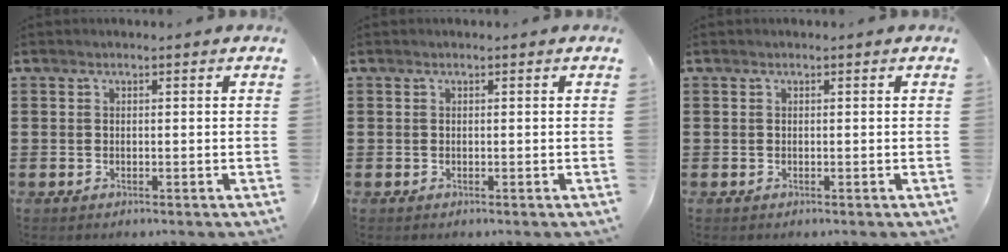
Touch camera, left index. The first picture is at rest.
{"total": 0.0}
{"total": 0.0}